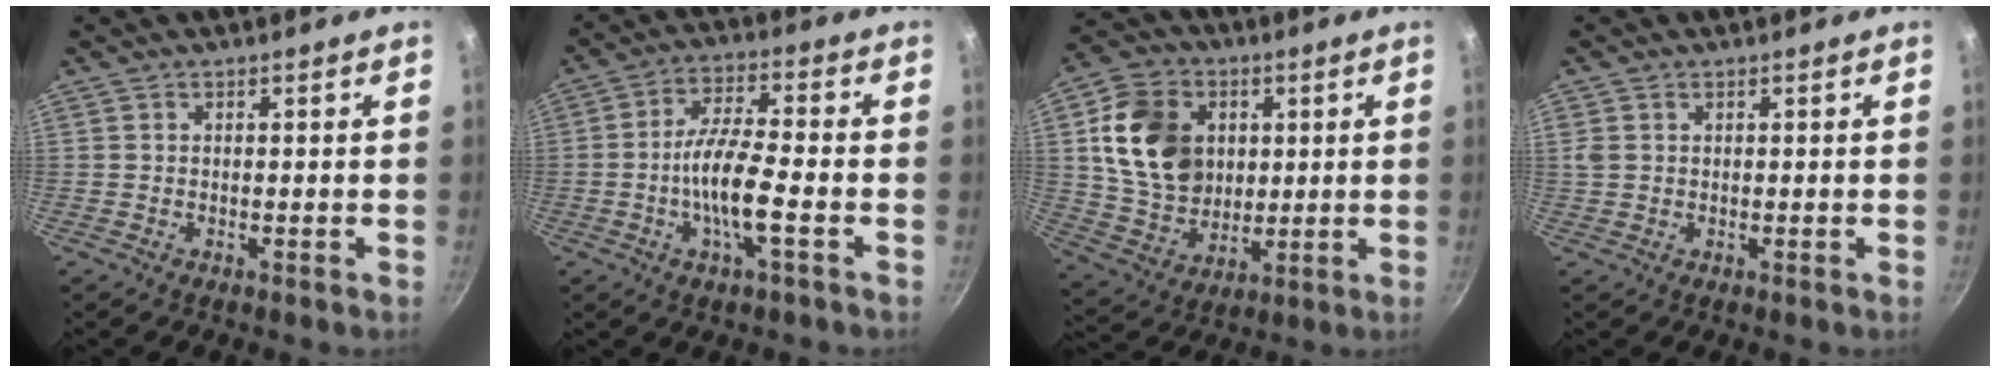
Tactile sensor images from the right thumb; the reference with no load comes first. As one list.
[{"total": 9.9, "force": [-2.7, 2.4, 9.2], "torque": [-0.175, 0.023, -0.057]}, {"total": 17.1, "force": [3.4, 13.4, 10.0], "torque": [-0.152, -0.004, 0.068]}, {"total": 1.8, "force": [0.6, 1.4, 0.9], "torque": [-0.017, 0.004, 0.015]}]